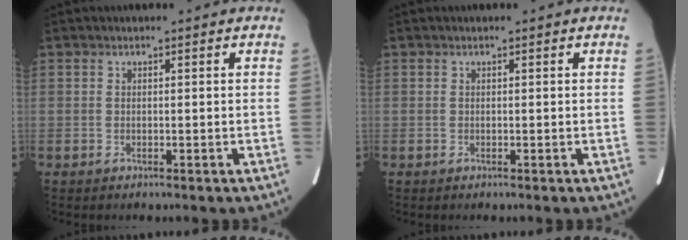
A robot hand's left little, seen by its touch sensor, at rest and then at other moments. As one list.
[{"total": 0.0}]